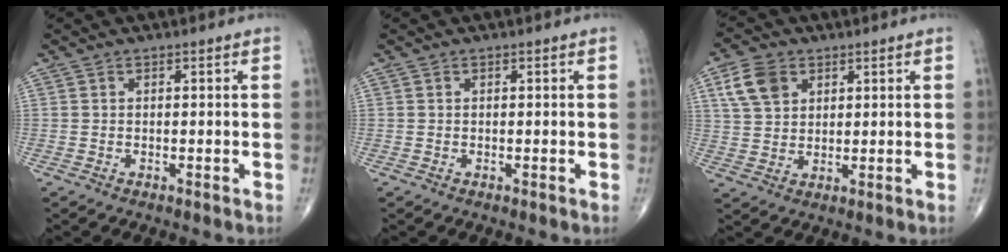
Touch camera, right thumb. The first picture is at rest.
{"total": 0.0}
{"total": 7.5, "force": [3.2, 5.3, 4.1], "torque": [-0.065, -0.004, 0.064]}